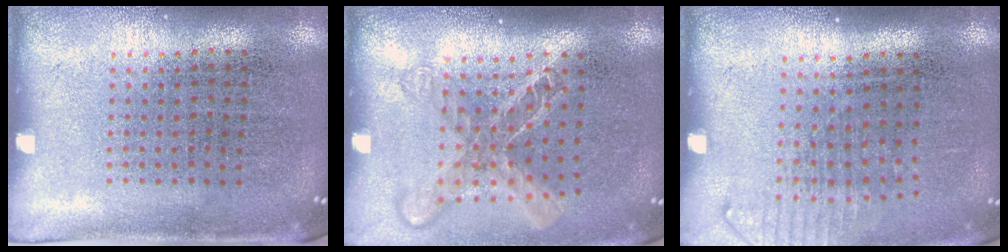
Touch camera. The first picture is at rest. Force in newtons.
{"total": 1.8, "press": 1.4, "slide": 1.2}
{"total": 1.3, "press": 1.1, "slide": 0.8}